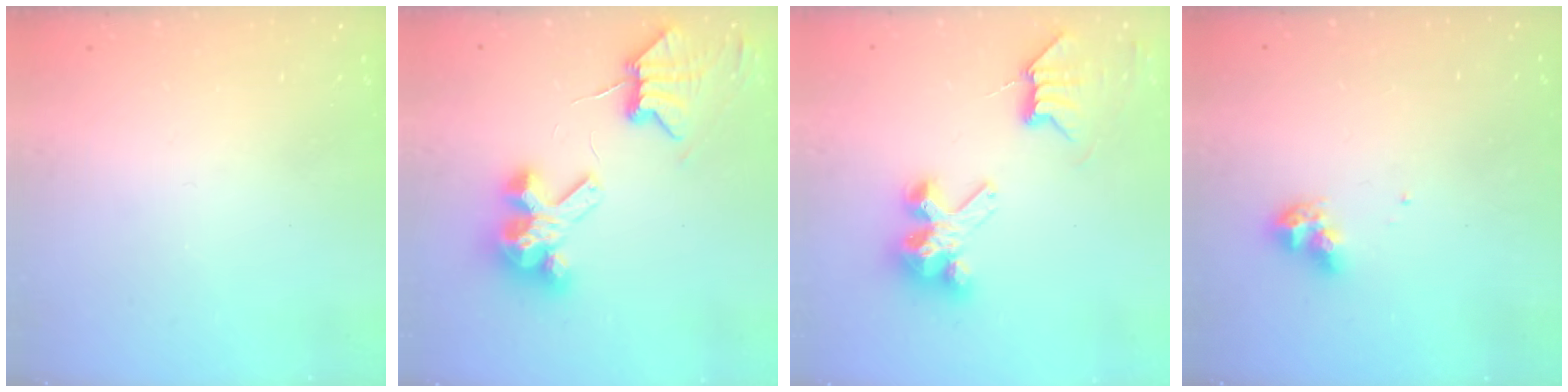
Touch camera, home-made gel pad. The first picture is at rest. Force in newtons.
{"total": 8.0, "press": 7.9, "slide": 1.0}
{"total": 7.4, "press": 7.4, "slide": 0.2}
{"total": 7.8, "press": 7.7, "slide": 0.6}